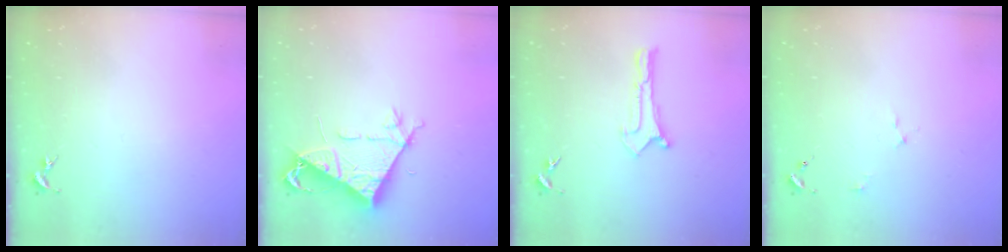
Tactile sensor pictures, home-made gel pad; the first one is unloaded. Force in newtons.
{"total": 7.9, "press": 7.8, "slide": 0.9}
{"total": 0.0}
{"total": 2.2, "press": 2.2, "slide": 0.2}